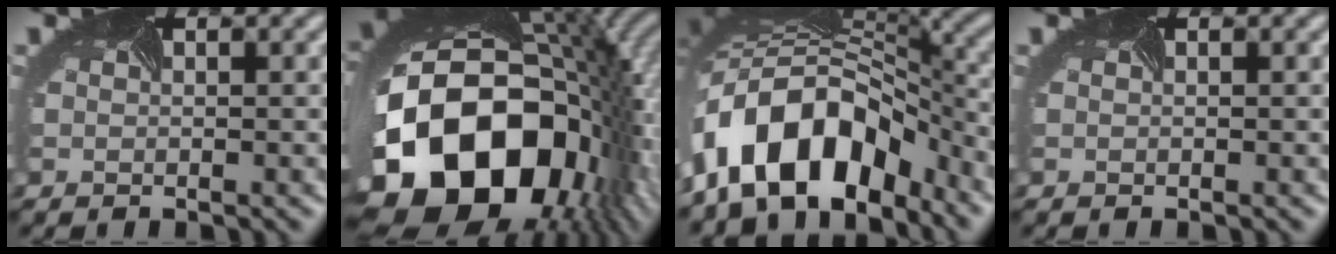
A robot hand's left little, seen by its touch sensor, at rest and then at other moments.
{"total": 19.7, "force": [-5.2, 13.3, 13.6], "torque": [-0.289, -0.059, -0.074]}
{"total": 12.2, "force": [-6.3, 6.9, 7.8], "torque": [-0.144, 0.022, -0.118]}
{"total": 0.0}